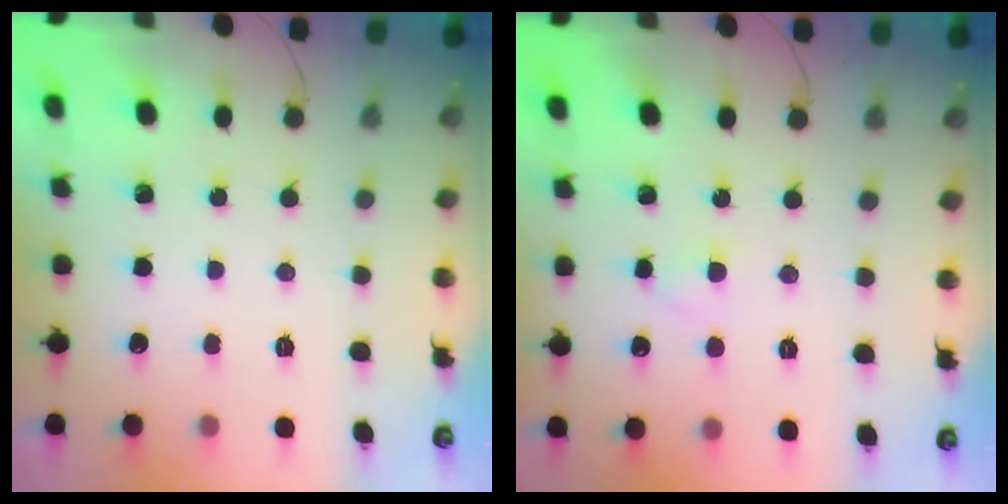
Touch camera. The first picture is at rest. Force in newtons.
{"total": 2.0, "press": 1.7, "slide": 1.0}